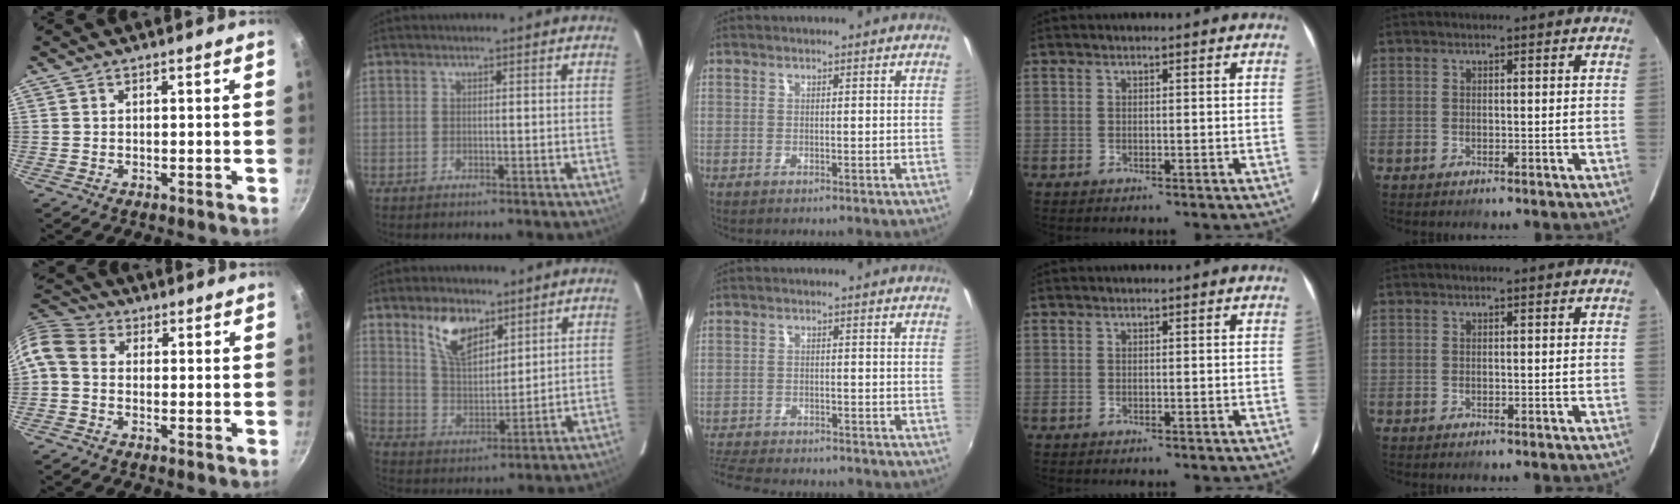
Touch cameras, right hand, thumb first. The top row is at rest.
{"thumb": {"total": 8.2, "force": [-0.4, 6.4, 5.1], "torque": [-0.114, 0.033, -0.025]}, "index": {"total": 9.6, "force": [5.8, 4.8, 5.9], "torque": [-0.105, 0.010, 0.116]}, "middle": {"total": 11.8, "force": [-10.5, 3.0, 4.4], "torque": [-0.114, -0.017, -0.166]}}